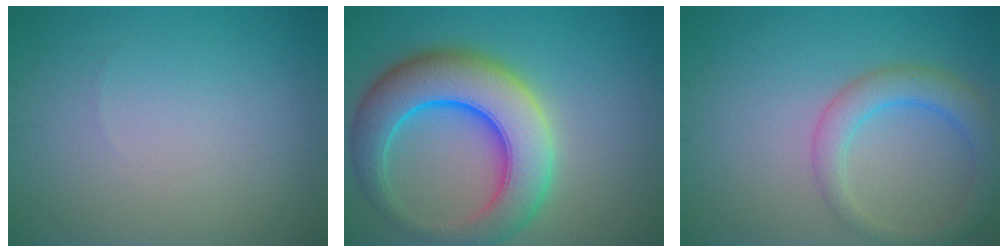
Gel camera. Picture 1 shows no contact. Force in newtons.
{"total": 10.1, "press": 10.1, "slide": 0.4}
{"total": 3.8, "press": 3.8, "slide": 0.2}